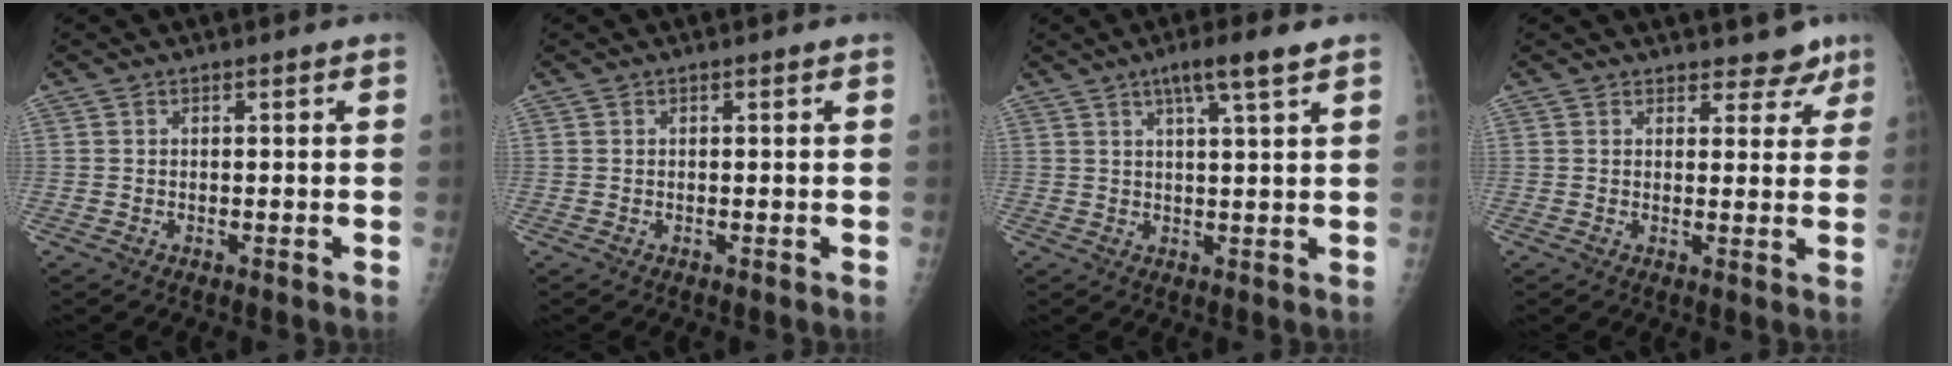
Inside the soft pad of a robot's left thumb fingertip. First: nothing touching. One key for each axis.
{"total": 0.0}
{"total": 5.9, "fx": 3.6, "fy": 0.1, "fz": 4.7, "tx": -0.084, "ty": -0.009, "tz": 0.063}
{"total": 4.9, "fx": 4.1, "fy": 2.7, "fz": 0.6, "tx": 0.024, "ty": -0.025, "tz": 0.041}